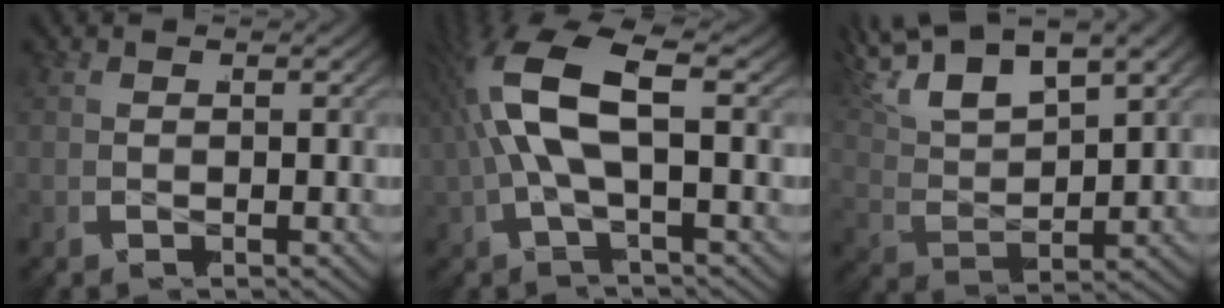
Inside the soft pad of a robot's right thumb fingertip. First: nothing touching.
{"total": 8.3, "force": [0.2, 3.2, 7.6], "torque": [-0.189, 0.004, 0.003]}
{"total": 6.9, "force": [3.1, 4.1, 4.6], "torque": [-0.122, 0.011, 0.045]}